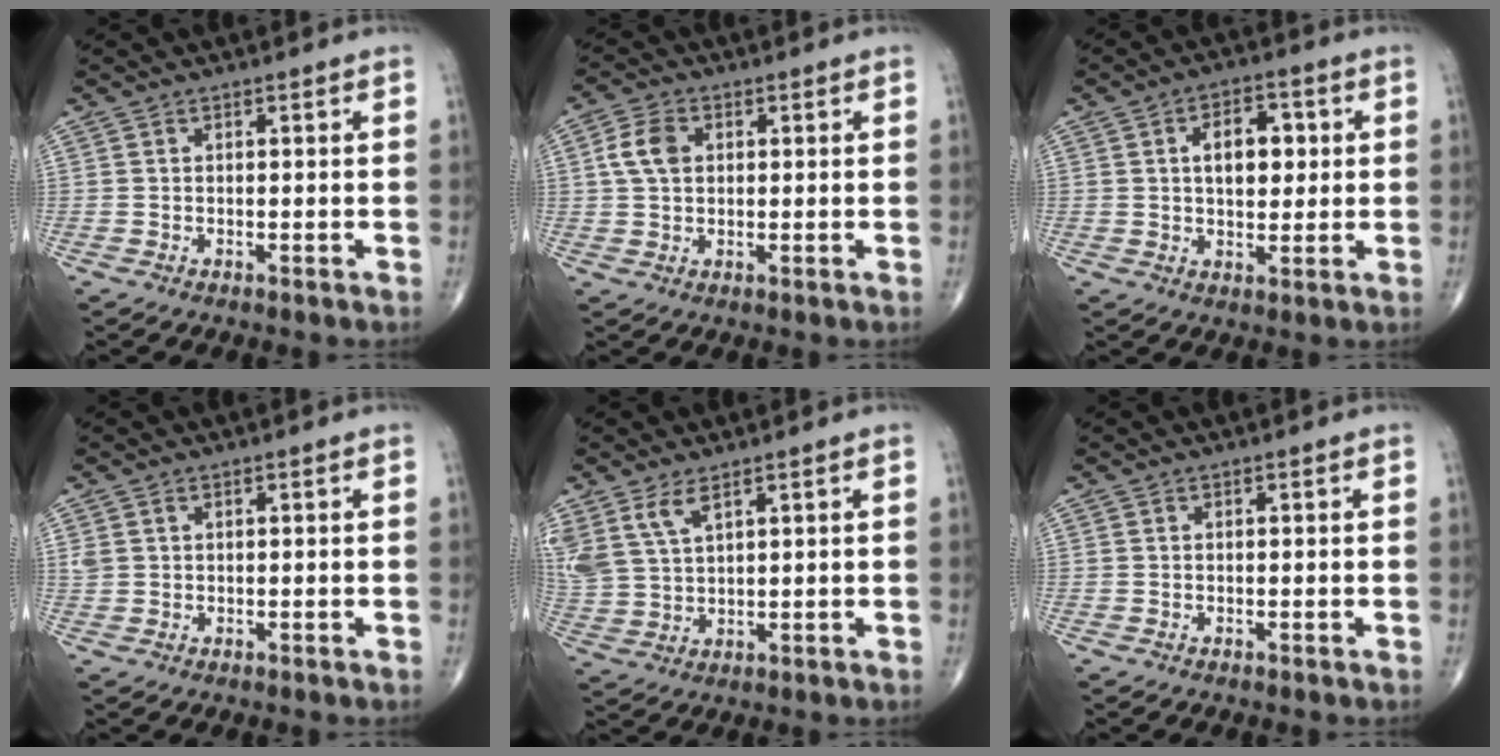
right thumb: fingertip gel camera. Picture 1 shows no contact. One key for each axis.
{"total": 5.5, "fx": 1.1, "fy": 3.8, "fz": 3.8, "tx": -0.075, "ty": 0.006, "tz": 0.018}
{"total": 8.6, "fx": 1.6, "fy": 5.1, "fz": 6.8, "tx": -0.076, "ty": 0.003, "tz": 0.025}
{"total": 1.6, "fx": 0.8, "fy": 1.1, "fz": 0.8, "tx": -0.018, "ty": 0.006, "tz": 0.021}
{"total": 7.7, "fx": 4.6, "fy": 3.6, "fz": 5.1, "tx": -0.113, "ty": -0.011, "tz": 0.104}
{"total": 0.0}